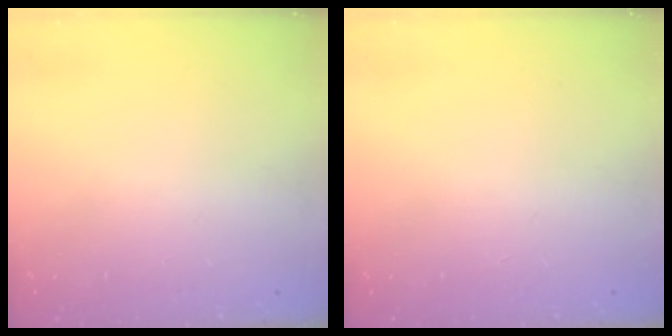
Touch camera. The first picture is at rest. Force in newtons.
{"total": 0.0}